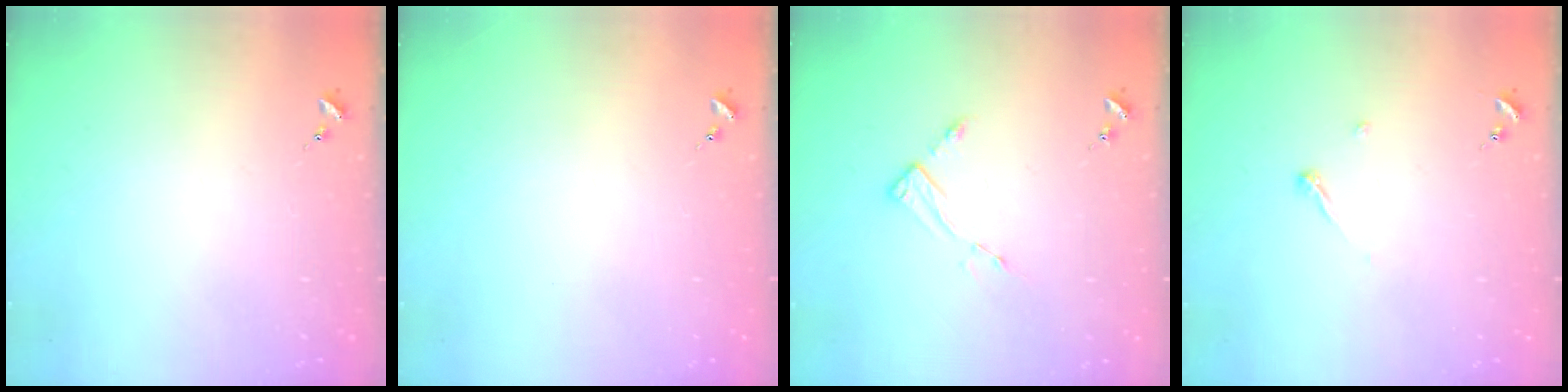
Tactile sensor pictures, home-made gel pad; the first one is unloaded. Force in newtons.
{"total": 0.0}
{"total": 3.6, "press": 3.5, "slide": 0.4}
{"total": 3.4, "press": 3.4, "slide": 0.4}